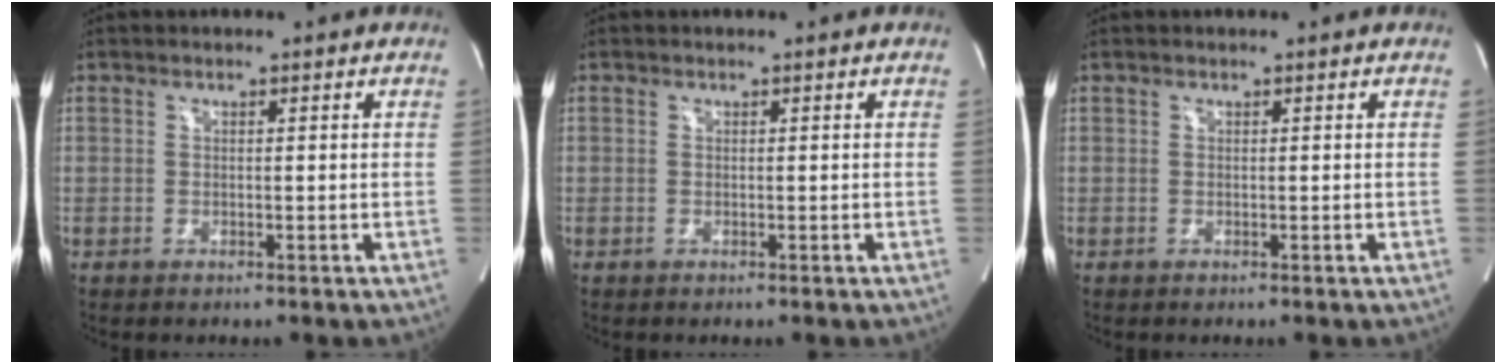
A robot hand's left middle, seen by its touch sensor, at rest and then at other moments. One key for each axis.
{"total": 0.0}
{"total": 0.0}